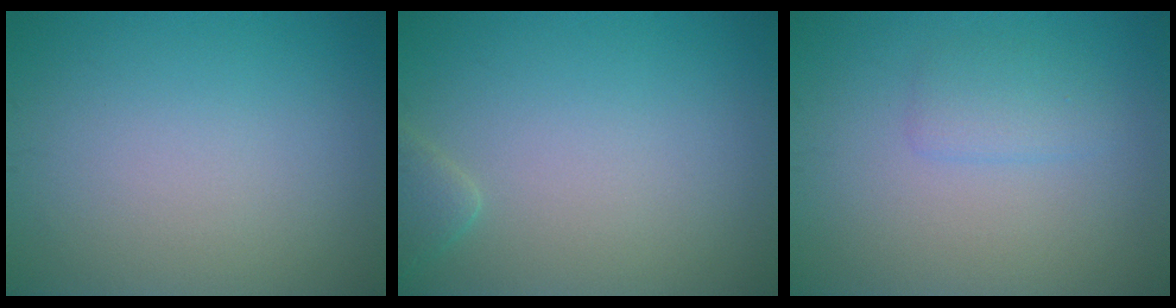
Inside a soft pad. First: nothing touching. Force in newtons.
{"total": 1.4, "press": 1.4, "slide": 0.2}
{"total": 1.7, "press": 1.7, "slide": 0.2}